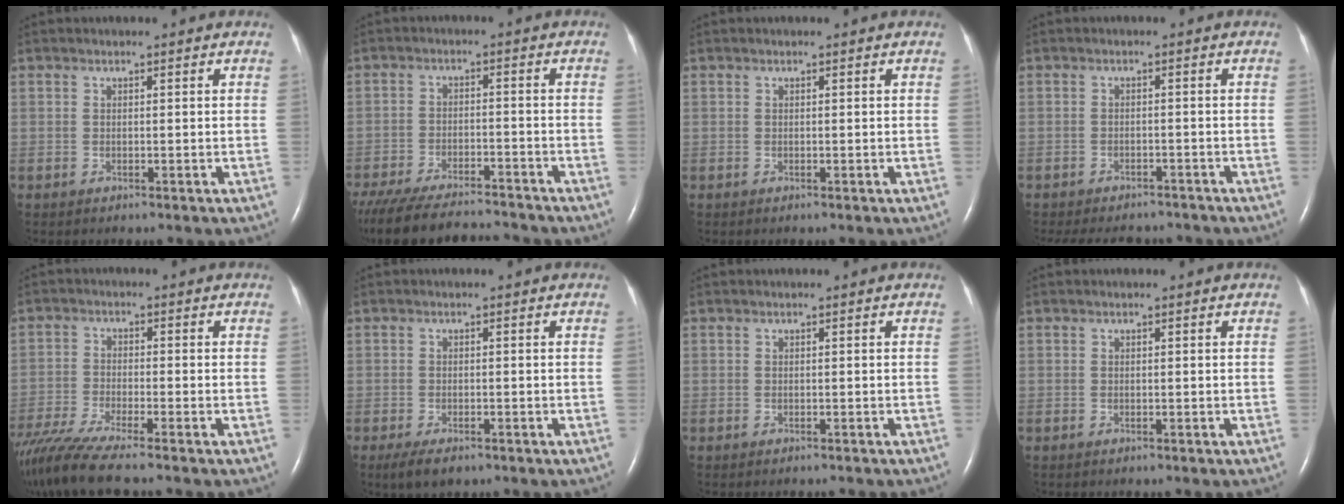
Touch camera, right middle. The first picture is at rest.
{"total": 17.4, "force": [-15.3, 3.5, 7.4], "torque": [-0.180, -0.033, -0.233]}
{"total": 0.0}
{"total": 11.4, "force": [-10.2, 4.0, 3.4], "torque": [-0.068, 0.003, -0.126]}
{"total": 10.1, "force": [-8.5, -0.5, 5.4], "torque": [-0.100, -0.031, -0.149]}
{"total": 3.6, "force": [-2.4, 1.3, 2.3], "torque": [-0.047, -0.007, -0.037]}
{"total": 1.7, "force": [-1.6, 0.3, 0.5], "torque": [-0.011, -0.004, -0.019]}
{"total": 0.0}